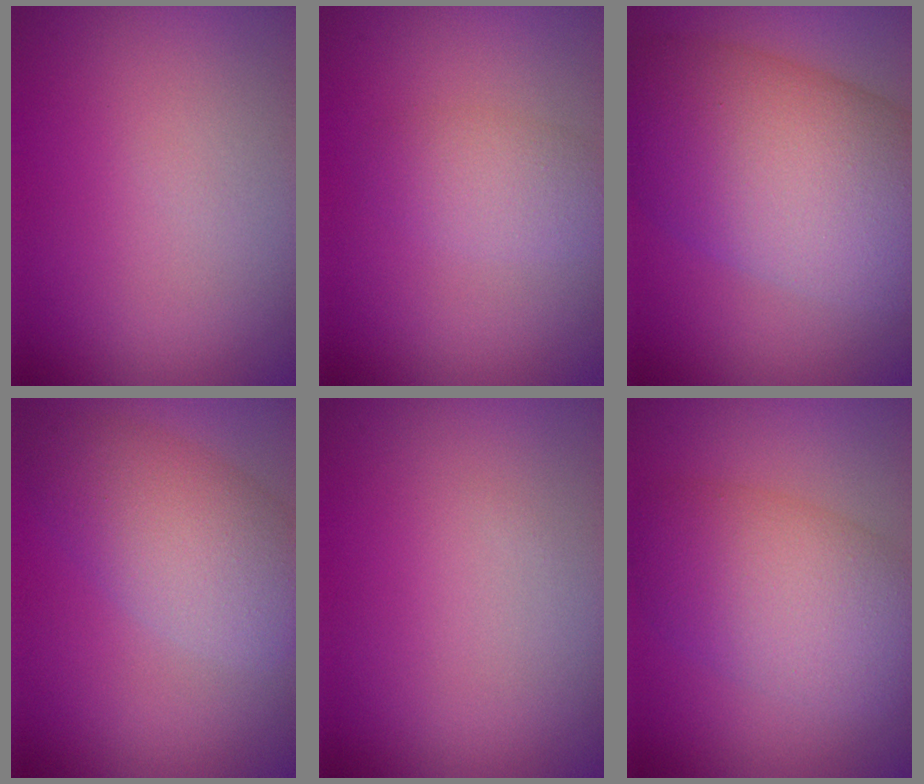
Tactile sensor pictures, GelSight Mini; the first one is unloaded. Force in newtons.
{"total": 2.3, "press": 2.3, "slide": 0.1}
{"total": 12.6, "press": 12.6, "slide": 0.5}
{"total": 5.5, "press": 5.5, "slide": 0.3}
{"total": 0.0}
{"total": 7.2, "press": 7.2, "slide": 0.4}